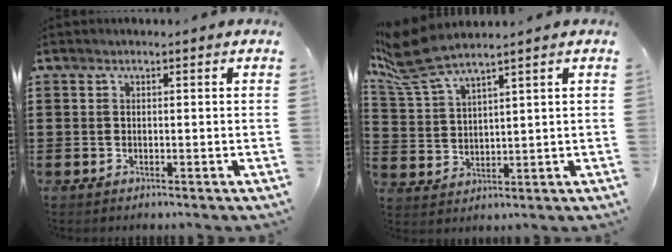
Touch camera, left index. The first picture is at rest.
{"total": 7.3, "force": [5.8, 1.1, 4.4], "torque": [-0.119, -0.024, 0.102]}